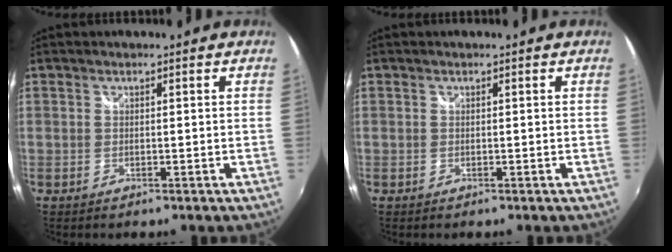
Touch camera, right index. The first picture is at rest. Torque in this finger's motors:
{"motor_torque": [0.00, 0.00, 0.00, 0.00]}